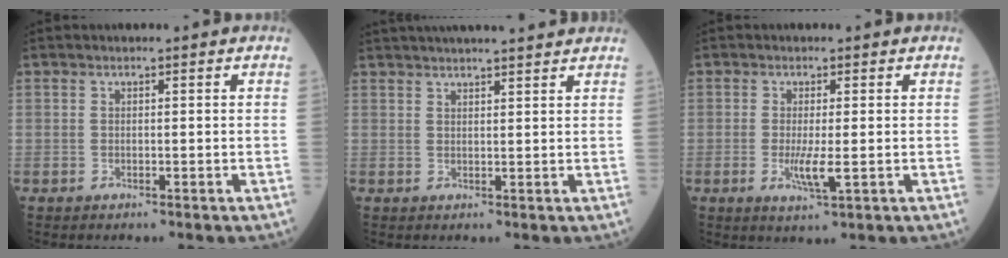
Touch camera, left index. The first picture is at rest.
{"total": 11.8, "force": [10.7, 0.8, 4.9], "torque": [-0.078, 0.032, 0.144]}
{"total": 3.7, "force": [-0.7, 0.4, 3.6], "torque": [-0.075, -0.008, -0.010]}